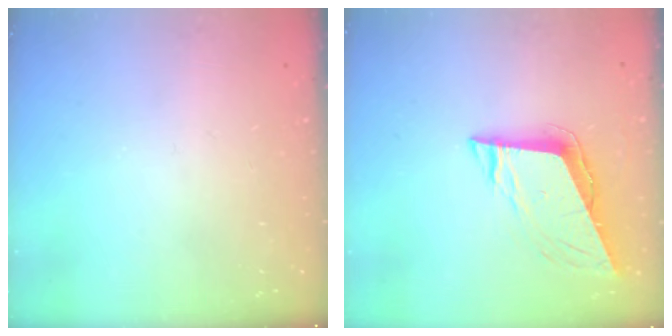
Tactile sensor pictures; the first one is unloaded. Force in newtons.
{"total": 8.9, "press": 8.4, "slide": 2.7}